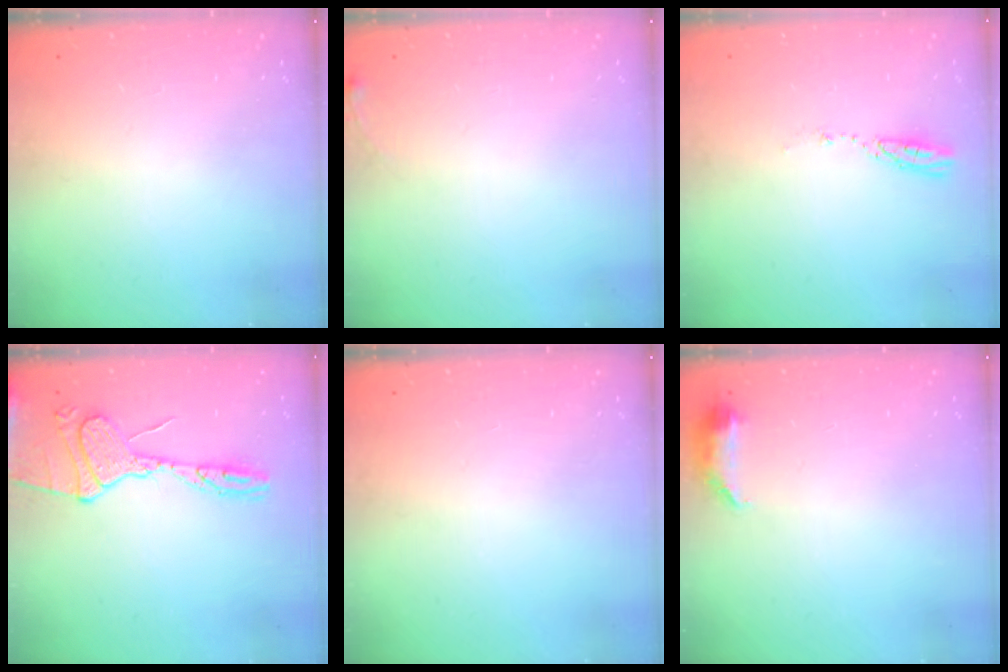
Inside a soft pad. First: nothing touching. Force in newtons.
{"total": 4.9, "press": 4.5, "slide": 1.7}
{"total": 3.3, "press": 3.3, "slide": 0.4}
{"total": 14.4, "press": 14.3, "slide": 1.2}
{"total": 0.0}
{"total": 13.0, "press": 7.1, "slide": 10.9}